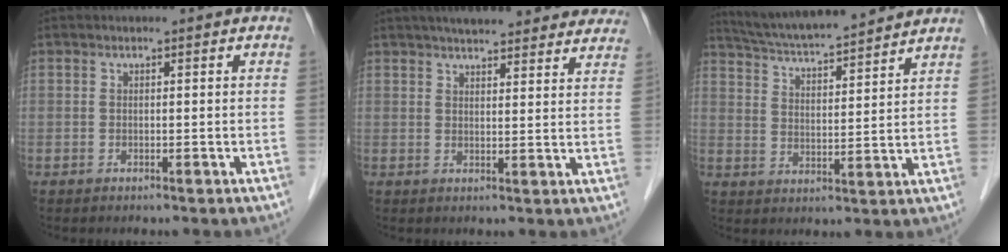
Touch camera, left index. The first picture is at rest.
{"total": 20.6, "force": [18.4, 4.2, 8.3], "torque": [-0.105, 0.021, 0.221]}
{"total": 16.5, "force": [15.0, 1.0, 6.8], "torque": [-0.120, 0.024, 0.231]}